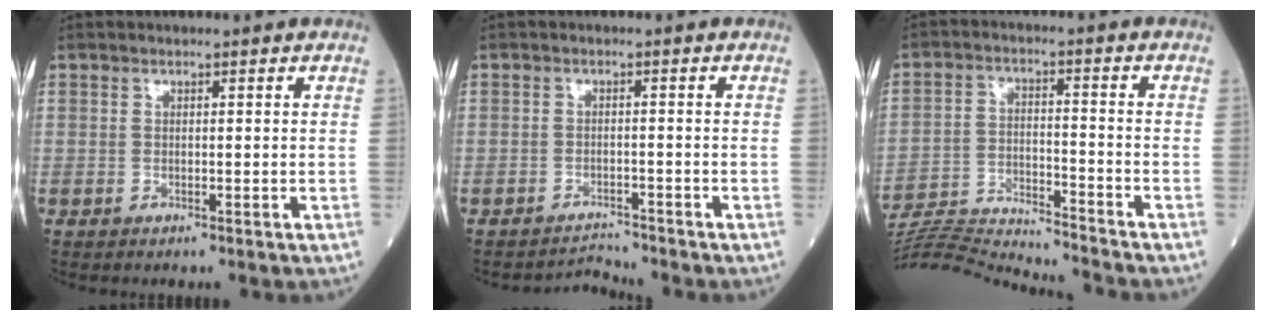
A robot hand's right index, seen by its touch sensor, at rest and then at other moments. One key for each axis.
{"total": 2.4, "fx": -2.1, "fy": -0.5, "fz": -1.0, "tx": 0.018, "ty": -0.009, "tz": -0.030}
{"total": 16.3, "fx": -15.8, "fy": -1.6, "fz": 3.7, "tx": -0.064, "ty": -0.005, "tz": -0.255}